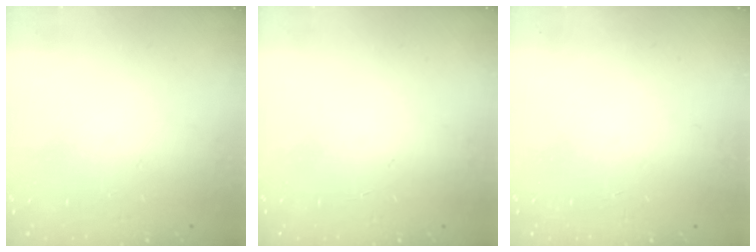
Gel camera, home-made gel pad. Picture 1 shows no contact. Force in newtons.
{"total": 2.4, "press": 2.4, "slide": 0.2}
{"total": 0.0}